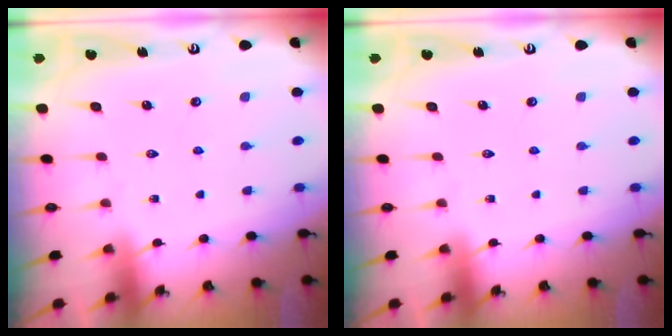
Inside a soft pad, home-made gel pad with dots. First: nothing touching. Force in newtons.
{"total": 0.0}